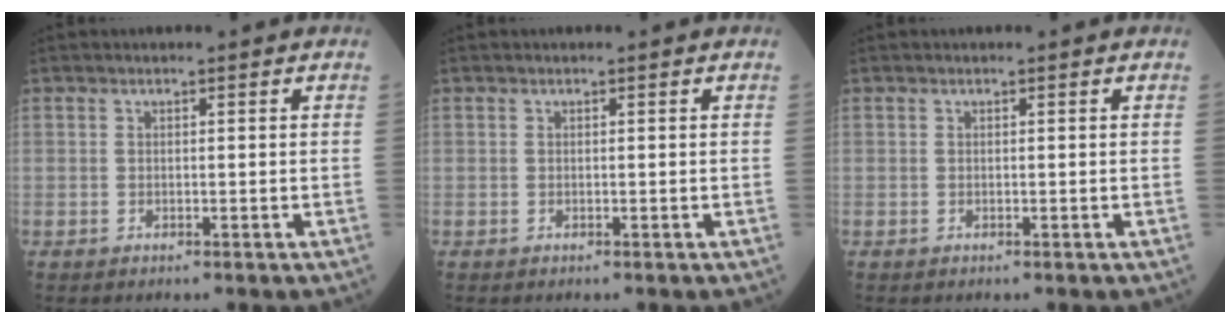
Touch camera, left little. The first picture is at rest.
{"total": 0.0}
{"total": 0.0}